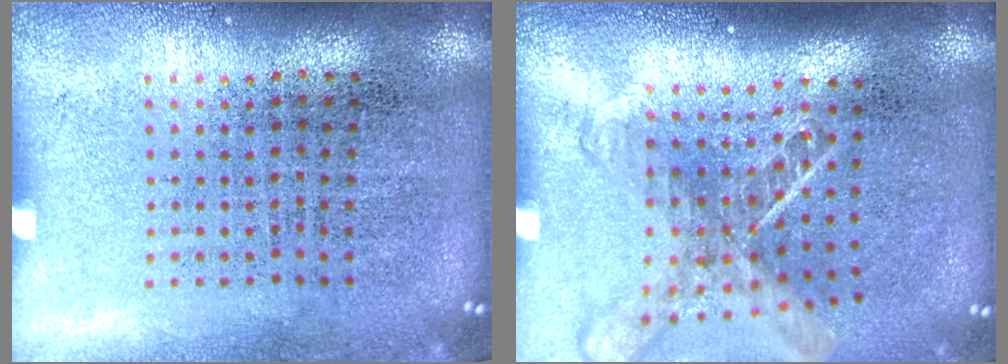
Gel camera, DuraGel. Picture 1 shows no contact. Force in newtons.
{"total": 1.8, "press": 1.4, "slide": 1.1}